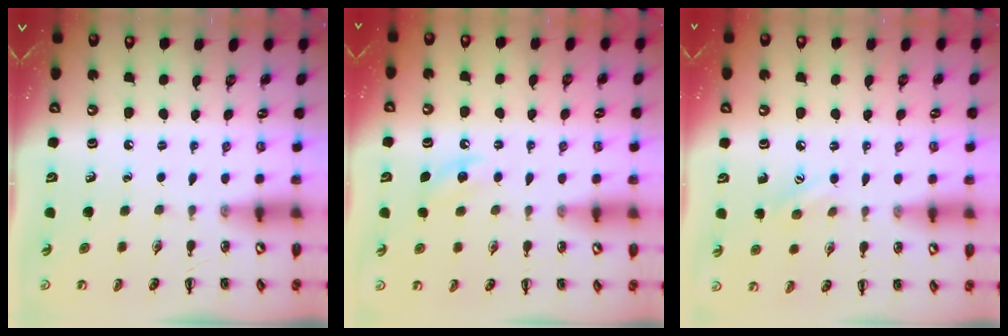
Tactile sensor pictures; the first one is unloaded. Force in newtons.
{"total": 4.4, "press": 4.2, "slide": 1.5}
{"total": 7.1, "press": 6.9, "slide": 1.5}